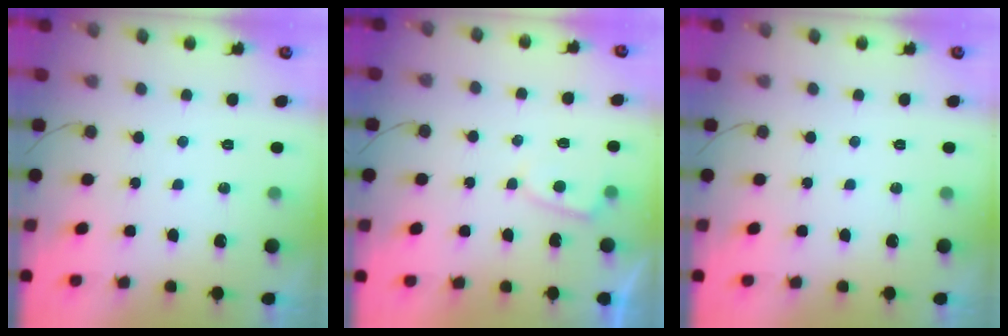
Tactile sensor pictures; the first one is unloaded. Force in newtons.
{"total": 2.8, "press": 2.8, "slide": 0.3}
{"total": 0.0}